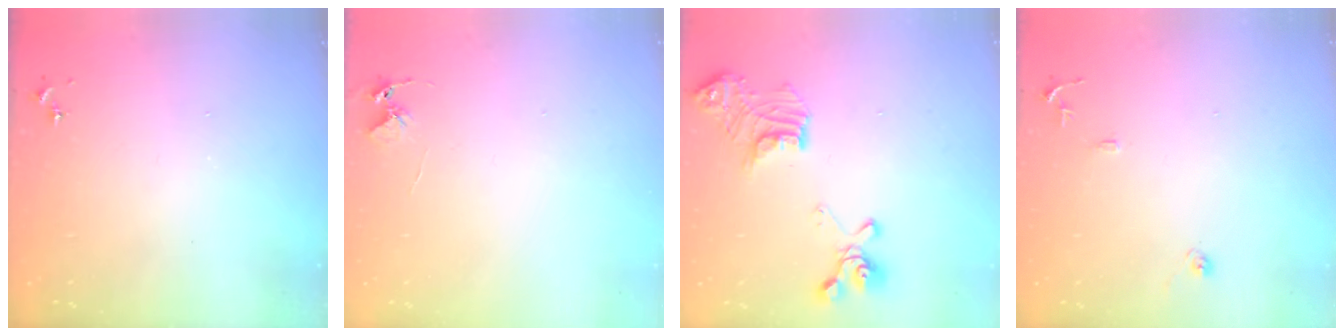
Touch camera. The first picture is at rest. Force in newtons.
{"total": 4.9, "press": 4.9, "slide": 0.3}
{"total": 18.7, "press": 18.6, "slide": 1.6}
{"total": 9.1, "press": 9.1, "slide": 0.8}